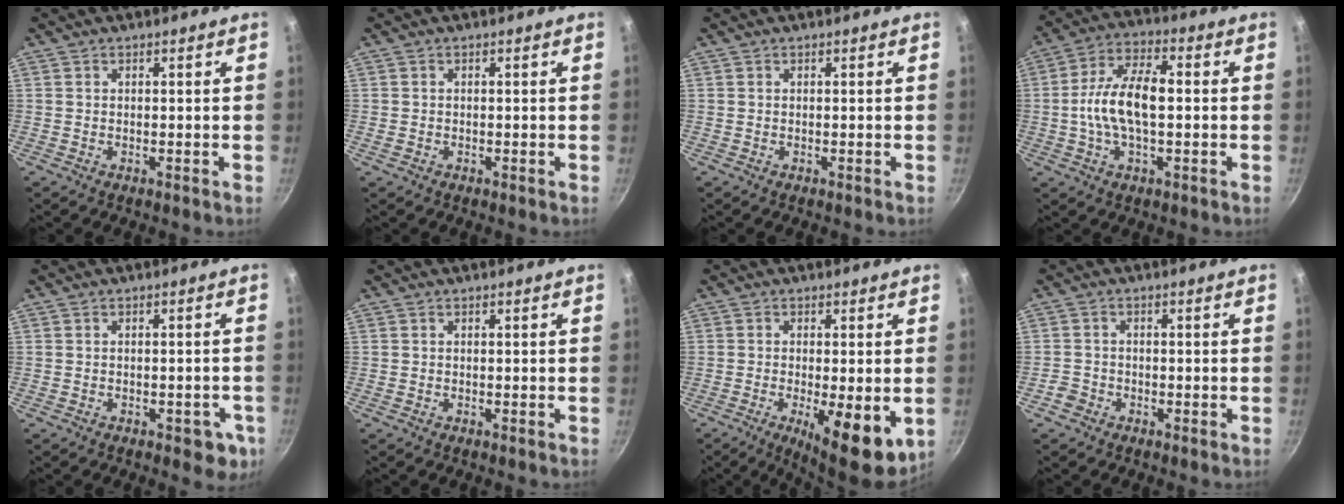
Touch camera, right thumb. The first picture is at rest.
{"total": 0.8, "force": [-0.3, 0.6, 0.4], "torque": [-0.010, 0.000, -0.004]}
{"total": 0.0}
{"total": 12.1, "force": [-0.3, 5.6, 10.7], "torque": [-0.210, 0.026, -0.011]}
{"total": 4.3, "force": [-2.1, 2.1, 3.1], "torque": [-0.017, 0.010, -0.022]}
{"total": 0.0}
{"total": 12.3, "force": [-3.6, 3.8, 11.2], "torque": [-0.156, -0.022, -0.044]}
{"total": 1.9, "force": [-1.2, 1.4, 0.3], "torque": [0.000, 0.006, -0.030]}